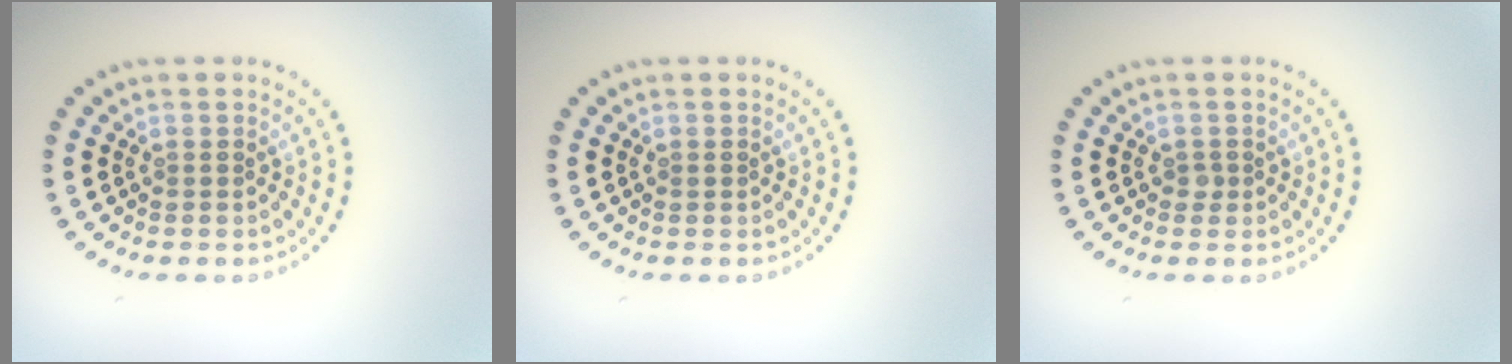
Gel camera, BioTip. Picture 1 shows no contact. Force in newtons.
{"total": 0.0}
{"total": 0.7, "press": 0.5, "slide": 0.4}